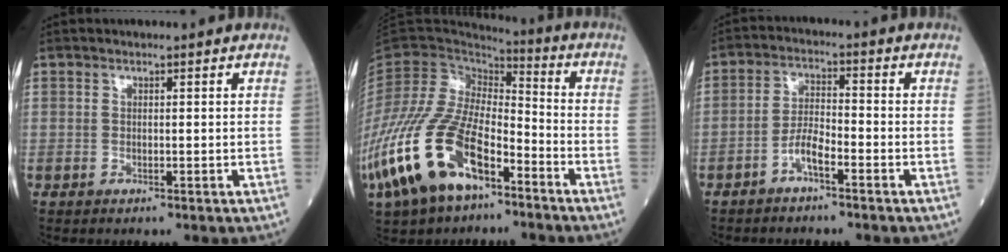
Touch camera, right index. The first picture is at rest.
{"total": 18.3, "force": [-9.9, 8.0, 13.1], "torque": [-0.288, -0.013, -0.188]}
{"total": 4.2, "force": [-2.6, 0.9, 3.2], "torque": [-0.061, 0.012, -0.051]}